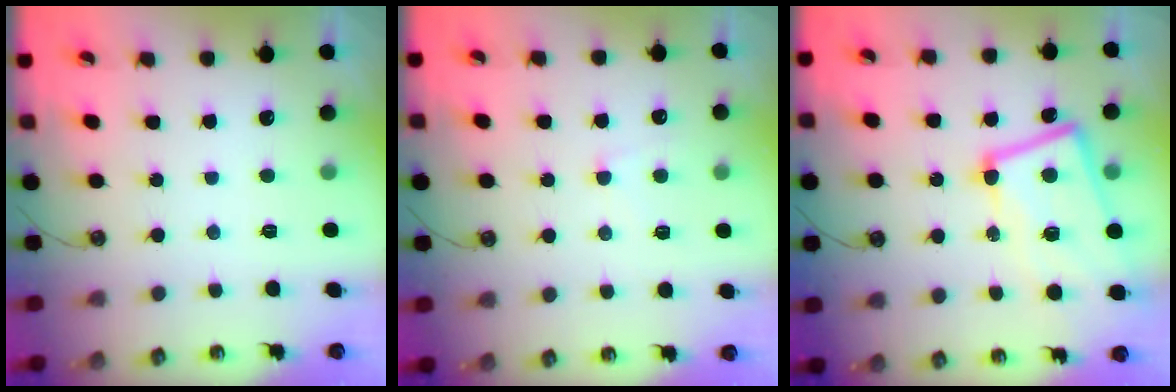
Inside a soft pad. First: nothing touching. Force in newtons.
{"total": 2.6, "press": 2.5, "slide": 0.4}
{"total": 10.6, "press": 10.4, "slide": 1.9}